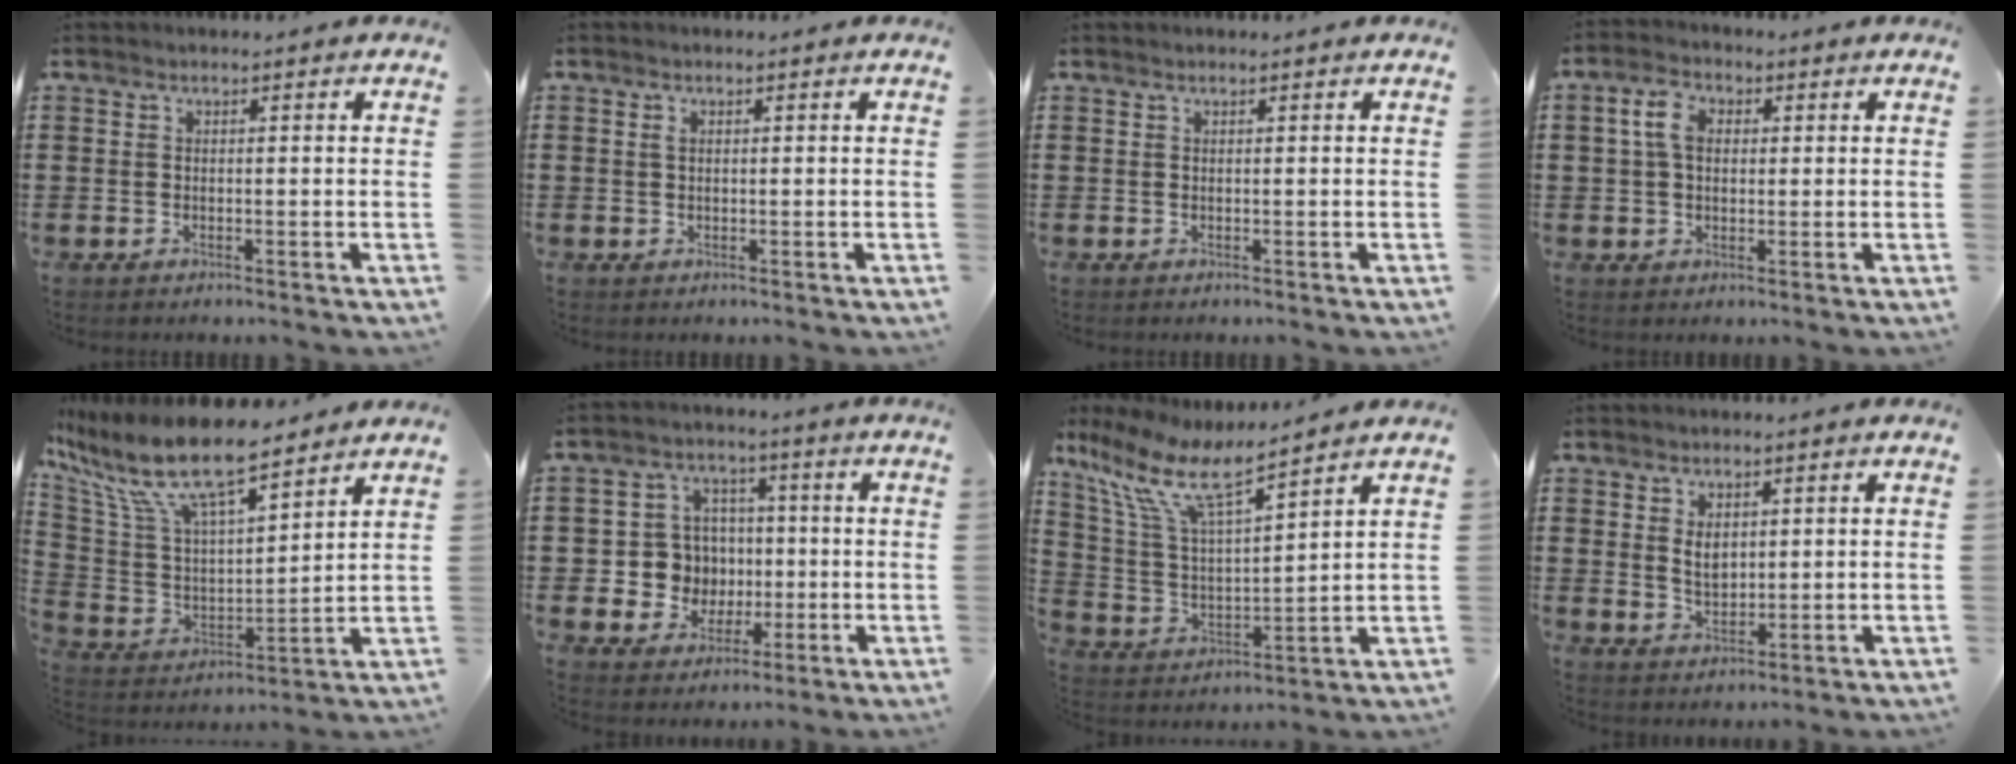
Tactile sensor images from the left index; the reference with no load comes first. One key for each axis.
{"total": 0.9, "fx": 0.3, "fy": 0.8, "fz": 0.5, "tx": -0.012, "ty": 0.004, "tz": 0.006}
{"total": 0.0}
{"total": 5.0, "fx": 1.2, "fy": 3.4, "fz": 3.5, "tx": -0.080, "ty": 0.015, "tz": 0.018}
{"total": 12.2, "fx": 9.3, "fy": 2.7, "fz": 7.3, "tx": -0.191, "ty": -0.057, "tz": 0.159}
{"total": 7.5, "fx": 0.0, "fy": 7.4, "fz": 1.6, "tx": -0.055, "ty": 0.014, "tz": 0.009}
{"total": 9.9, "fx": 7.5, "fy": 2.0, "fz": 6.2, "tx": -0.158, "ty": -0.041, "tz": 0.127}
{"total": 3.1, "fx": 1.2, "fy": 2.0, "fz": 2.1, "tx": -0.030, "ty": -0.001, "tz": 0.019}